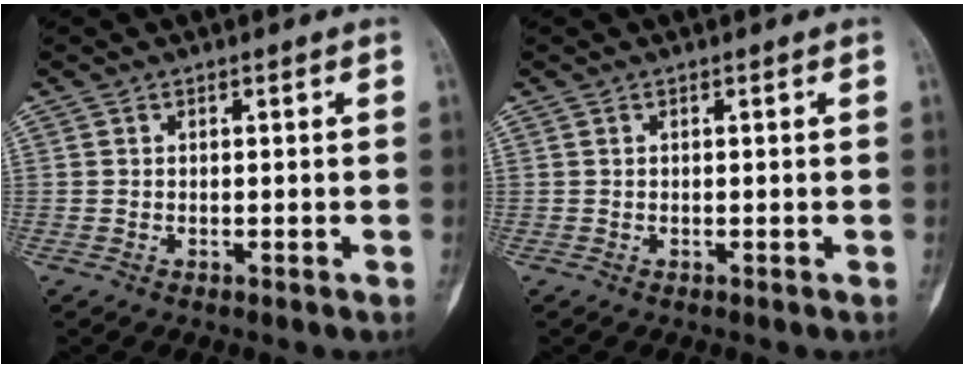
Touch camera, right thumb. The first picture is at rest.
{"total": 0.0}